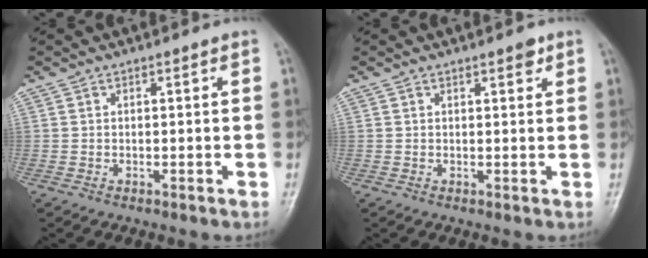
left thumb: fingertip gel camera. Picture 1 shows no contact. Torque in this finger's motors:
{"motor_torque": [0.49, 0.27, 0.42, -0.44, -0.07]}